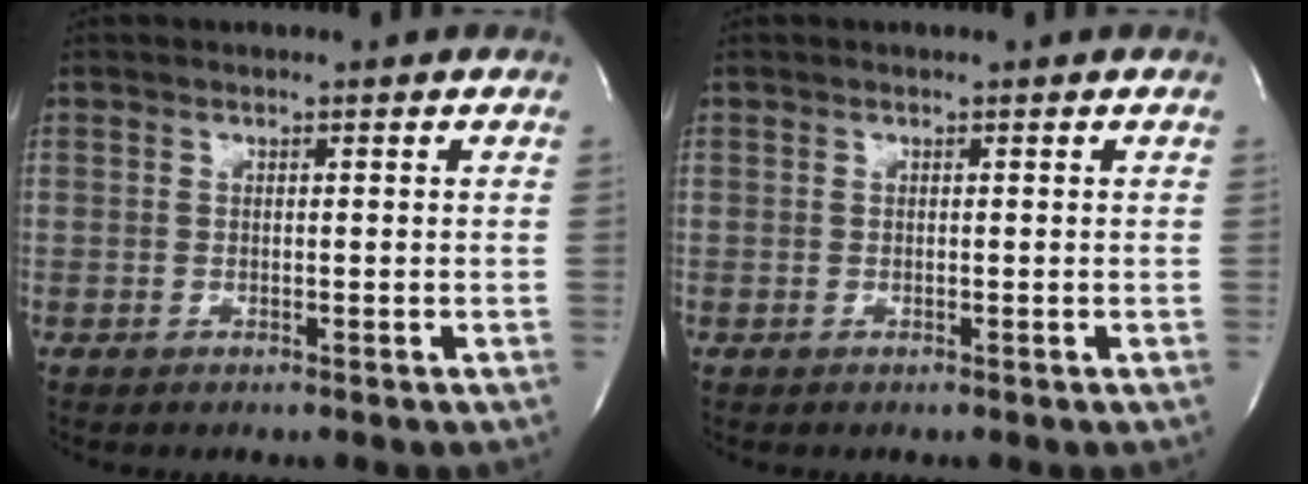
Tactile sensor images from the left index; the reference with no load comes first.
{"total": 0.0}